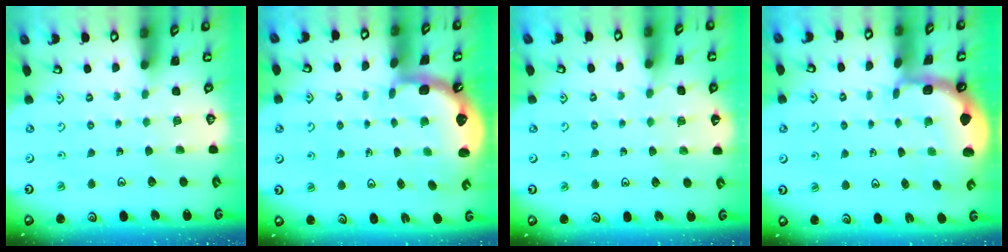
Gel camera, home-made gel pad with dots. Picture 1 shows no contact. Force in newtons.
{"total": 2.5, "press": 1.2, "slide": 2.2}
{"total": 5.6, "press": 5.4, "slide": 1.2}
{"total": 1.7, "press": 1.5, "slide": 0.7}